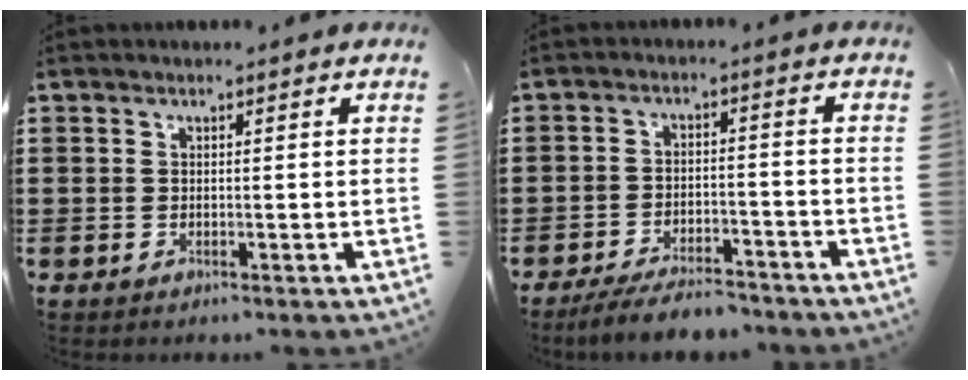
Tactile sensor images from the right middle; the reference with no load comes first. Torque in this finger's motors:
{"motor_torque": [2.14, 0.00, 0.27, 0.16]}